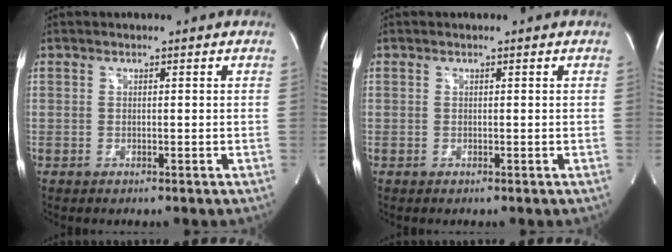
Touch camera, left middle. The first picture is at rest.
{"total": 0.0}